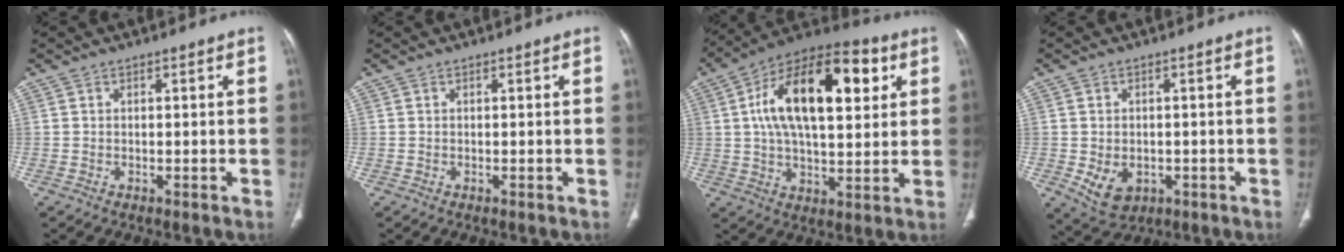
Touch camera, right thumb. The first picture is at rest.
{"total": 0.0}
{"total": 22.9, "force": [6.1, 11.0, 19.1], "torque": [-0.295, 0.012, 0.088]}
{"total": 6.3, "force": [-1.5, 4.7, 4.0], "torque": [-0.059, 0.002, -0.008]}